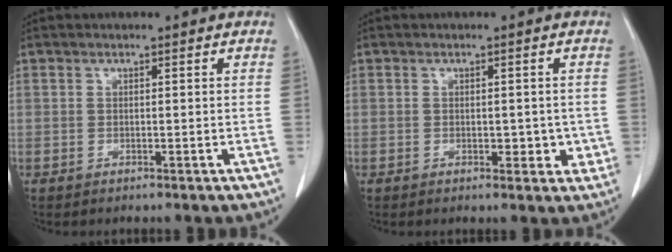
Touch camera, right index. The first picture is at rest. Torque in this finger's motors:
{"motor_torque": [0.04, 0.12, -0.01, 0.01]}